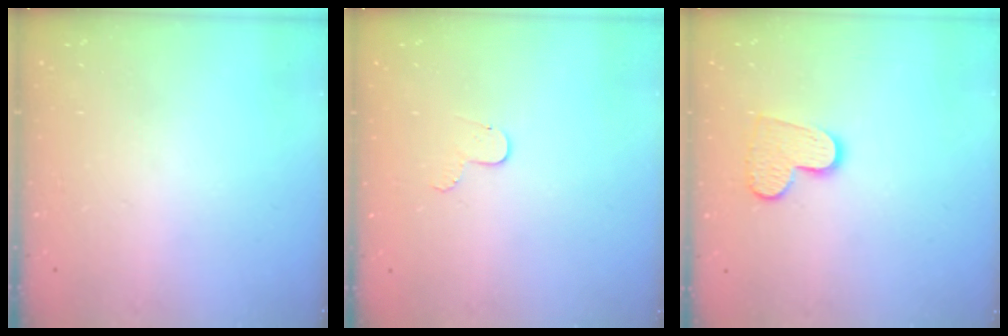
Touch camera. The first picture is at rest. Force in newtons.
{"total": 4.9, "press": 4.9, "slide": 0.5}
{"total": 10.3, "press": 10.3, "slide": 0.8}